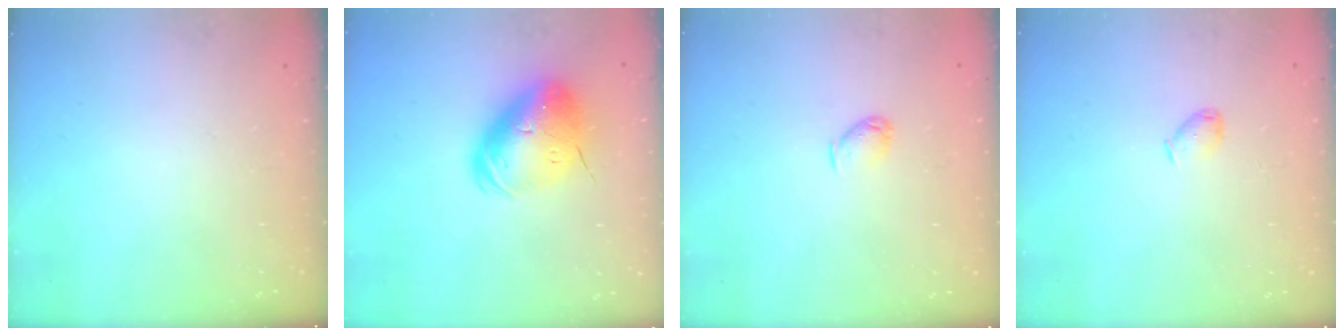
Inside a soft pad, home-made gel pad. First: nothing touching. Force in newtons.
{"total": 16.0, "press": 15.7, "slide": 2.9}
{"total": 3.7, "press": 3.7, "slide": 0.6}
{"total": 3.9, "press": 3.8, "slide": 0.7}